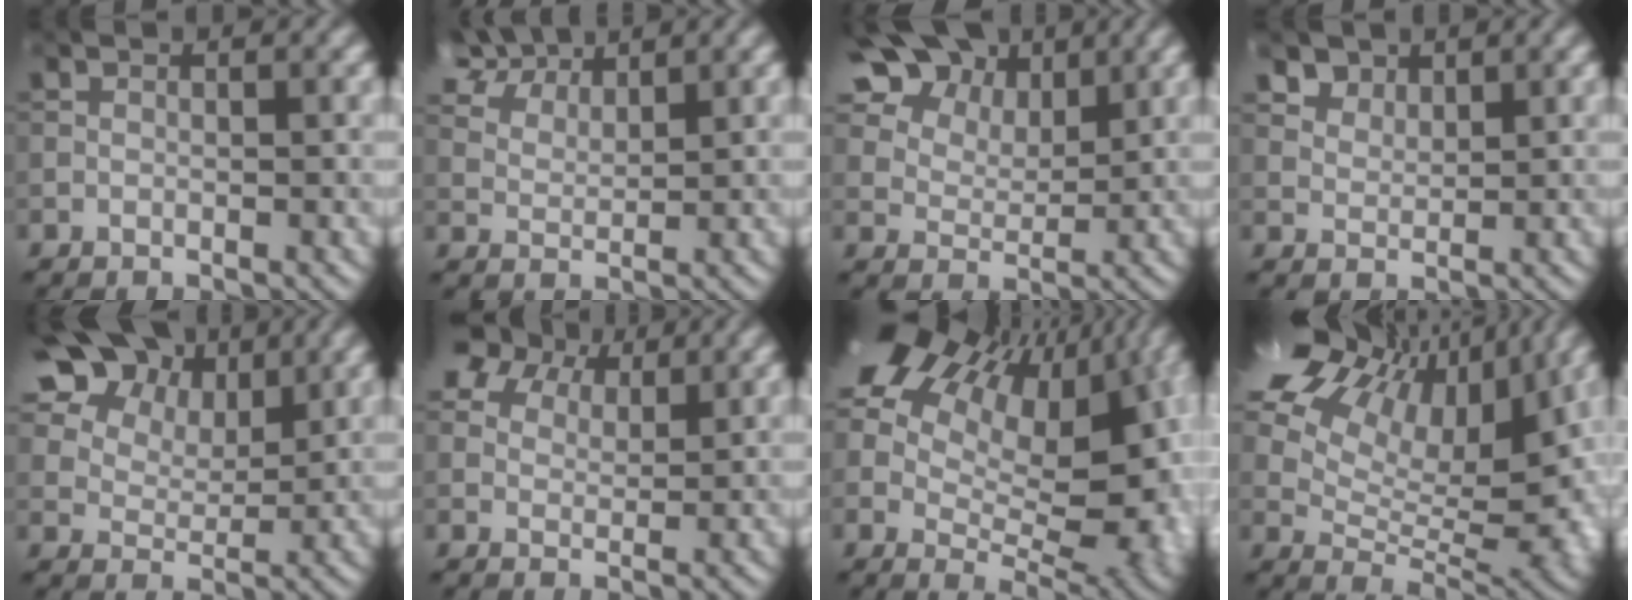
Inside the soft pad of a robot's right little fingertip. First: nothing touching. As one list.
[{"total": 7.5, "force": [5.9, 3.1, 3.4], "torque": [-0.082, 0.010, 0.106]}, {"total": 12.2, "force": [7.8, 7.0, 6.3], "torque": [-0.143, 0.014, 0.137]}, {"total": 2.9, "force": [2.2, 1.7, 0.8], "torque": [-0.028, -0.021, 0.060]}, {"total": 14.2, "force": [8.8, 8.4, 7.3], "torque": [-0.155, 0.021, 0.161]}, {"total": 6.4, "force": [4.7, 3.4, 2.8], "torque": [-0.062, 0.016, 0.074]}, {"total": 21.1, "force": [7.0, 13.0, 15.1], "torque": [-0.251, 0.043, 0.142]}, {"total": 18.3, "force": [8.2, 10.5, 12.5], "torque": [-0.212, 0.054, 0.156]}]